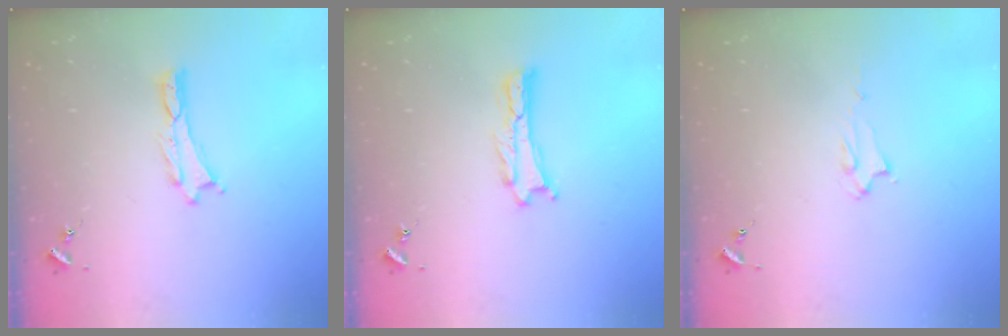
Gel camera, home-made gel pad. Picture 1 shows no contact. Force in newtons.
{"total": 0.6, "press": 0.5, "slide": 0.2}
{"total": 2.0, "press": 2.0, "slide": 0.2}